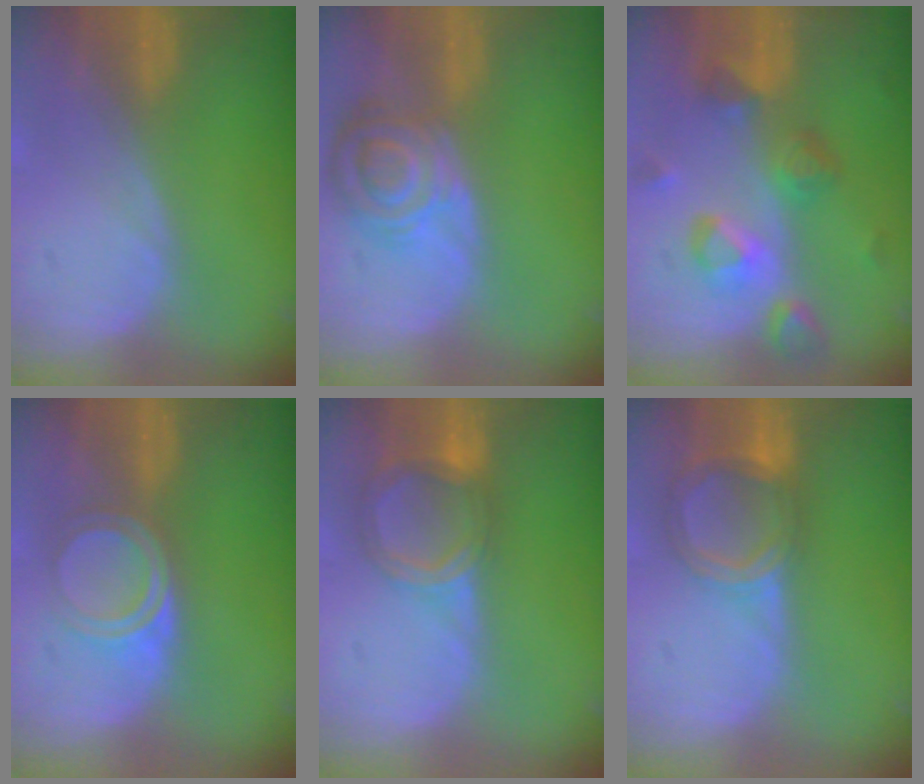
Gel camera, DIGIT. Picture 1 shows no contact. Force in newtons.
{"total": 8.4, "press": 7.4, "slide": 3.9}
{"total": 9.3, "press": 8.2, "slide": 4.3}
{"total": 5.0, "press": 4.3, "slide": 2.6}
{"total": 6.5, "press": 5.8, "slide": 2.9}
{"total": 6.3, "press": 5.8, "slide": 2.4}